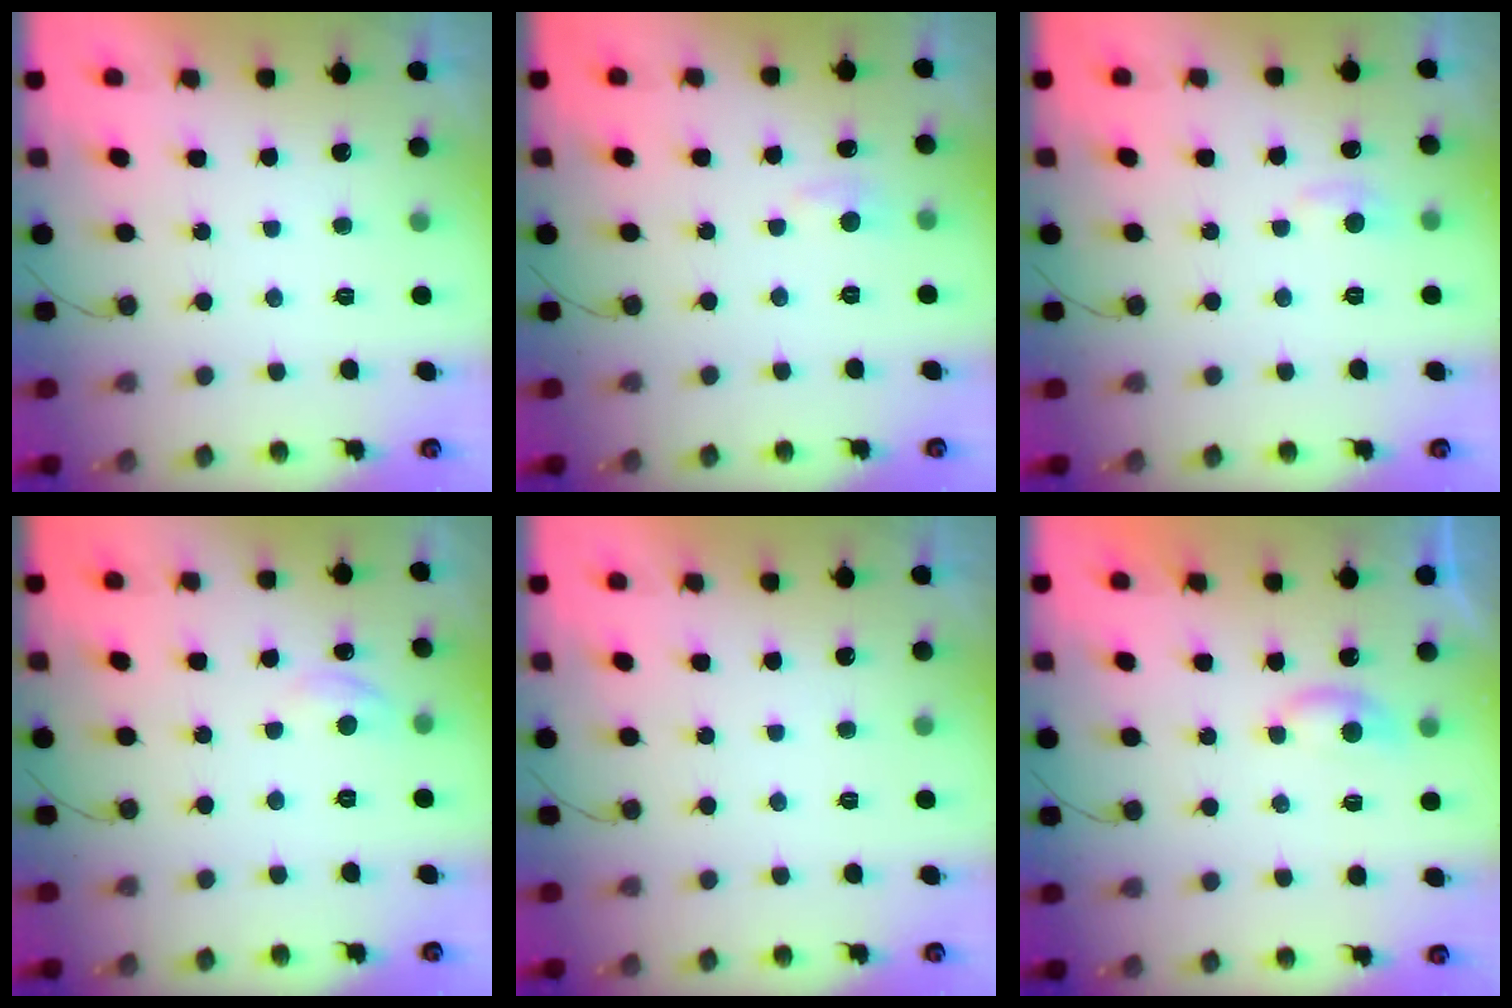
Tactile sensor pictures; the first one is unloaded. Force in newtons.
{"total": 4.5, "press": 4.4, "slide": 0.5}
{"total": 4.5, "press": 4.4, "slide": 0.7}
{"total": 6.3, "press": 6.3, "slide": 0.9}
{"total": 0.0}
{"total": 5.0, "press": 4.9, "slide": 0.6}